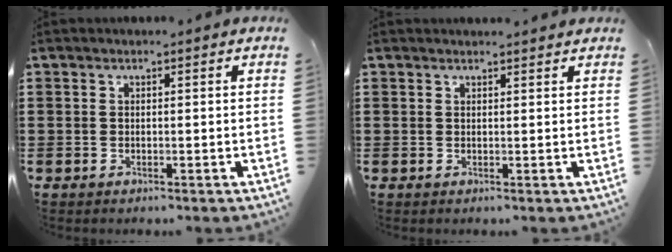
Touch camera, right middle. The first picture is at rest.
{"total": 1.1, "force": [1.0, 0.0, 0.2], "torque": [0.002, -0.005, 0.018]}